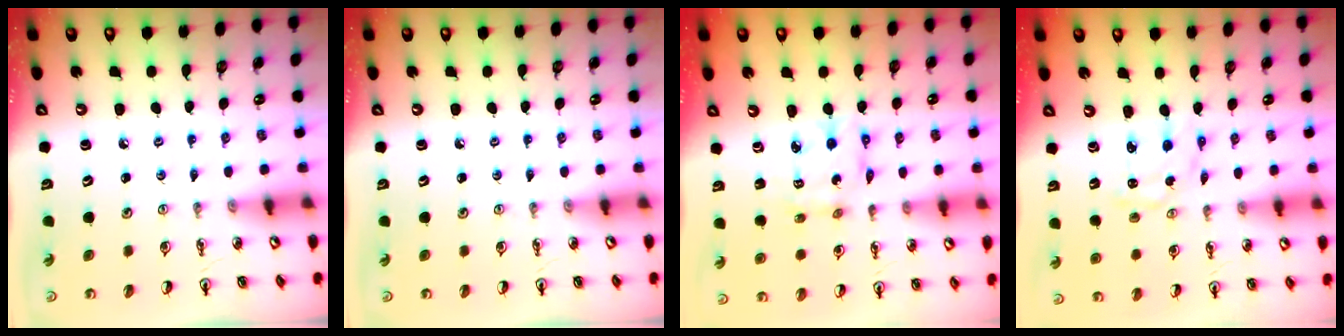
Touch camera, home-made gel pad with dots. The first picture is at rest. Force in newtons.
{"total": 0.0}
{"total": 9.4, "press": 9.3, "slide": 0.7}
{"total": 2.3, "press": 2.3, "slide": 0.2}